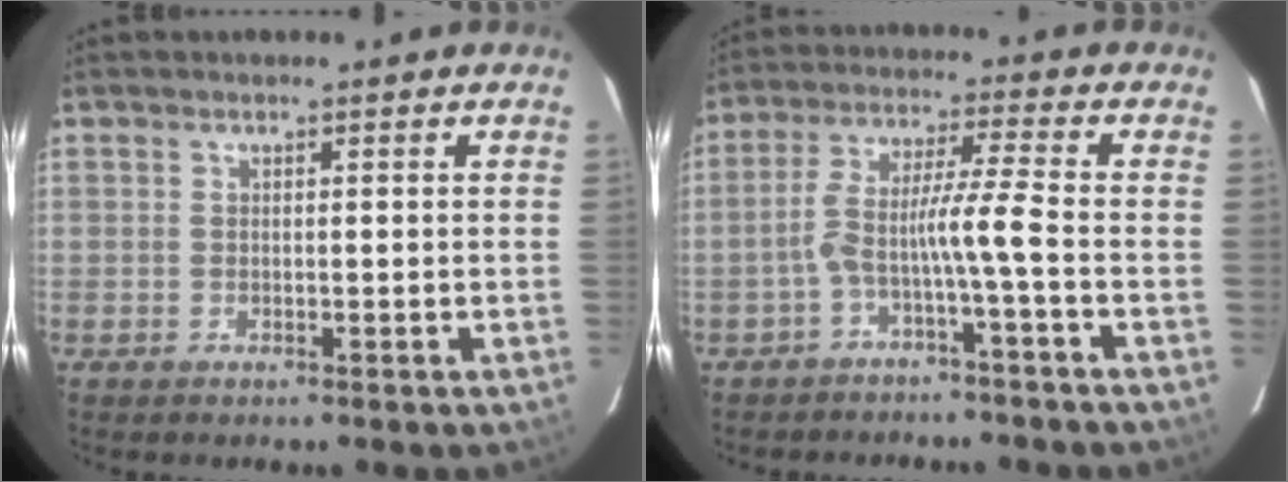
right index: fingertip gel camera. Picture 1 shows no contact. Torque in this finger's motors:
{"motor_torque": [0.81, -0.12, 0.43, 0.14]}